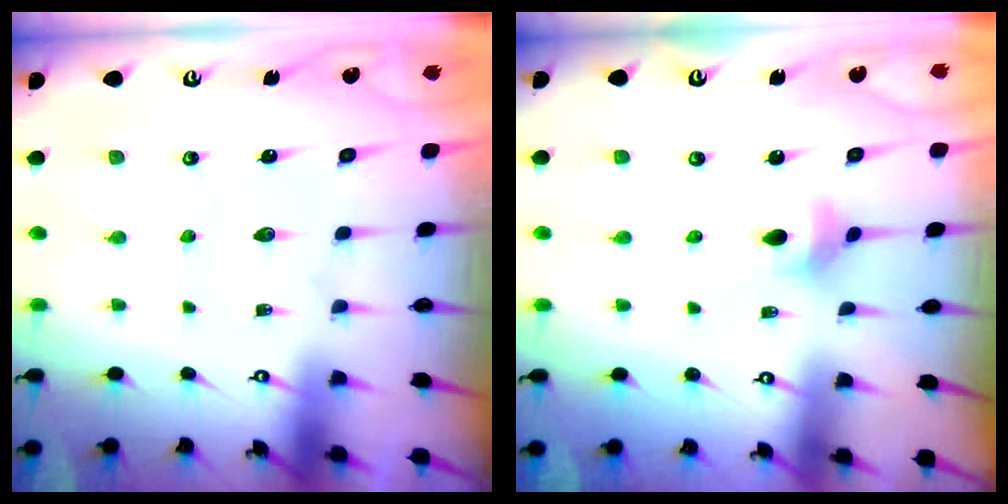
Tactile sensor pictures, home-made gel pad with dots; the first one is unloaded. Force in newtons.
{"total": 4.8, "press": 4.7, "slide": 0.8}